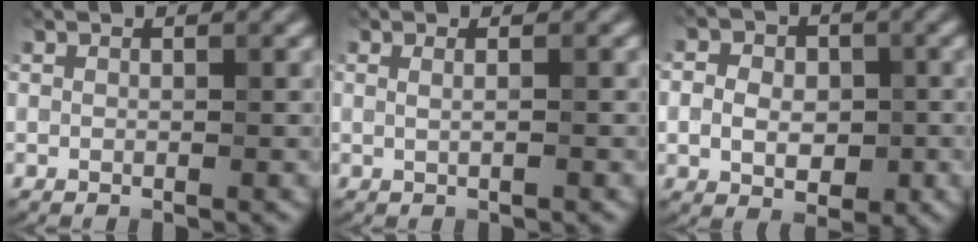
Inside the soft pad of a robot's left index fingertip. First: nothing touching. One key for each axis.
{"total": 1.4, "fx": 0.4, "fy": 0.7, "fz": 1.2, "tx": -0.009, "ty": -0.007, "tz": -0.004}
{"total": 5.1, "fx": 0.0, "fy": 4.0, "fz": 3.1, "tx": -0.029, "ty": 0.011, "tz": -0.013}